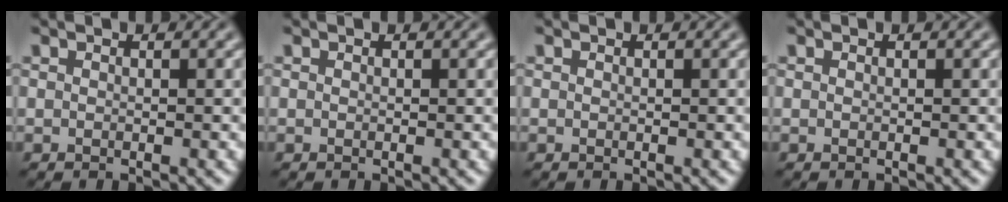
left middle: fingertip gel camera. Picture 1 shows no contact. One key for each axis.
{"total": 0.0}
{"total": 0.0}
{"total": 0.0}